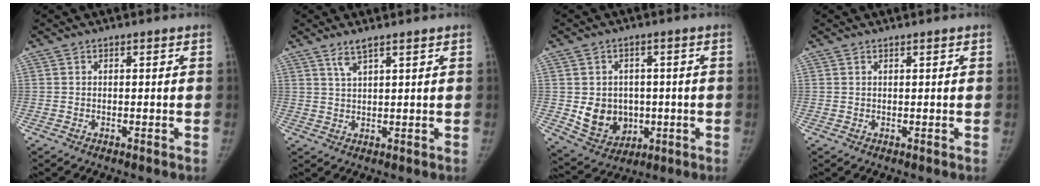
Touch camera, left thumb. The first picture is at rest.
{"total": 3.2, "force": [2.4, 0.4, 2.1], "torque": [-0.046, -0.012, 0.052]}
{"total": 9.7, "force": [-0.6, 8.3, 5.1], "torque": [-0.046, -0.005, 0.013]}
{"total": 0.6, "force": [0.6, 0.0, 0.1], "torque": [-0.003, -0.004, 0.011]}